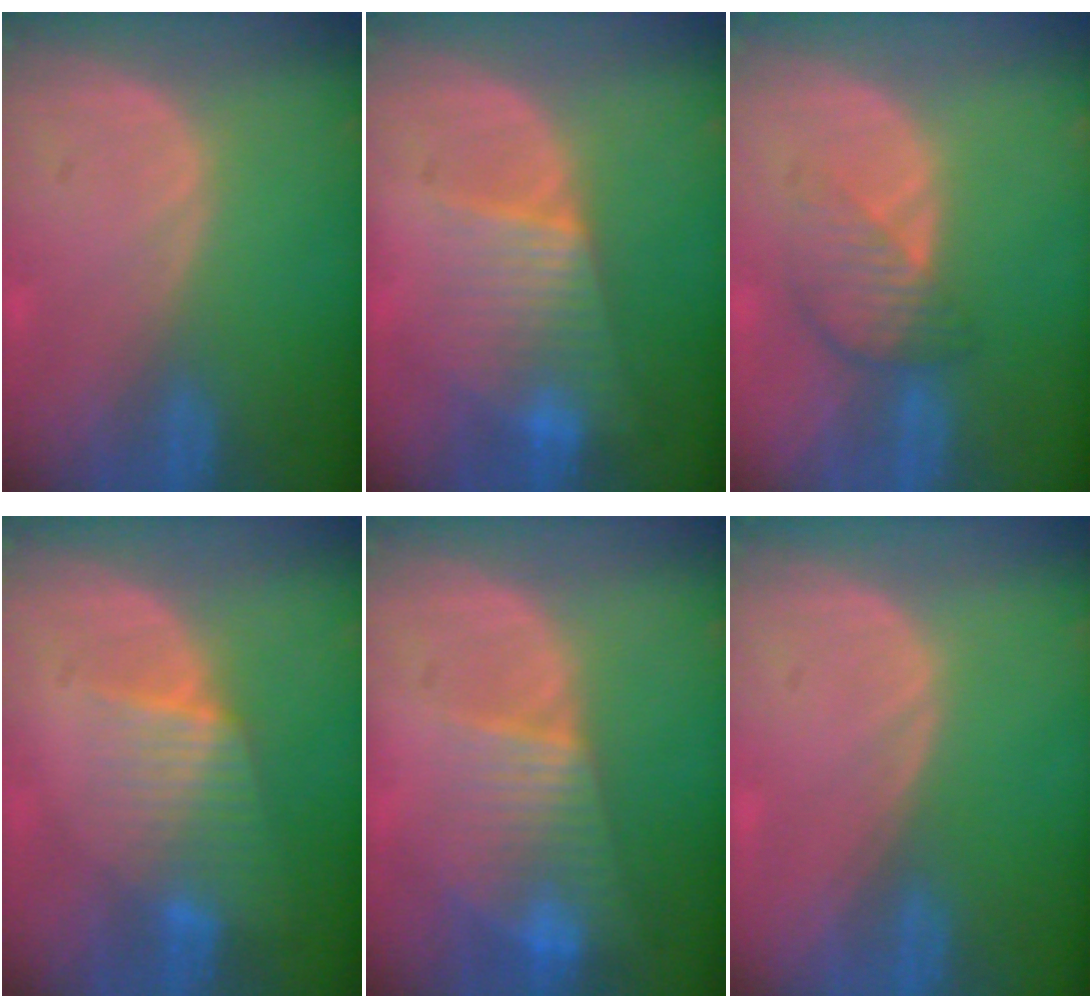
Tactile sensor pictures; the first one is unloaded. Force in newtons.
{"total": 6.3, "press": 6.3, "slide": 1.0}
{"total": 4.5, "press": 4.0, "slide": 2.1}
{"total": 6.6, "press": 5.9, "slide": 3.0}
{"total": 8.0, "press": 6.9, "slide": 4.1}
{"total": 0.0}